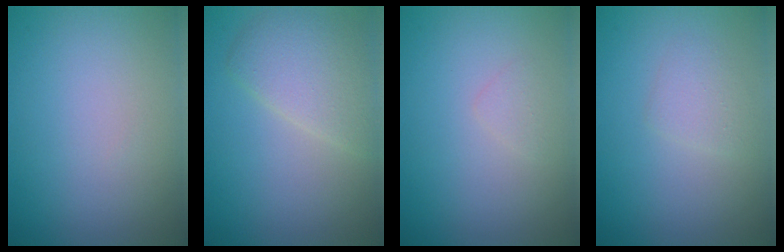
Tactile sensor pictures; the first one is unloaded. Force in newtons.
{"total": 4.0, "press": 4.0, "slide": 0.2}
{"total": 0.8, "press": 0.8, "slide": 0.1}
{"total": 1.5, "press": 1.5, "slide": 0.0}